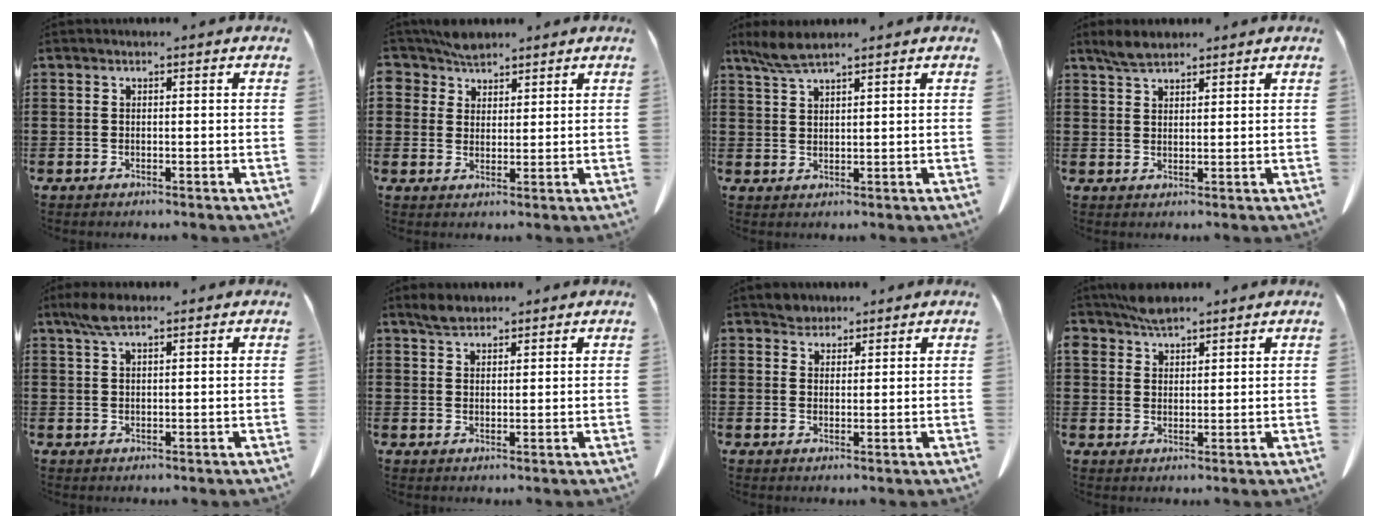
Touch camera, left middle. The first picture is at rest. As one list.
[{"total": 4.2, "force": [3.4, 2.4, 0.3], "torque": [-0.024, 0.005, 0.067]}, {"total": 3.6, "force": [2.9, 0.5, 2.1], "torque": [-0.050, -0.001, 0.055]}, {"total": 3.1, "force": [2.6, 1.1, 1.4], "torque": [-0.034, 0.004, 0.051]}, {"total": 3.8, "force": [2.3, 1.1, 2.9], "torque": [-0.063, 0.003, 0.042]}, {"total": 2.7, "force": [2.3, 0.9, 0.9], "torque": [-0.024, 0.004, 0.045]}, {"total": 2.4, "force": [2.3, 0.9, 0.0], "torque": [0.002, 0.000, 0.044]}, {"total": 3.6, "force": [3.2, 1.4, 0.8], "torque": [-0.025, 0.000, 0.063]}]